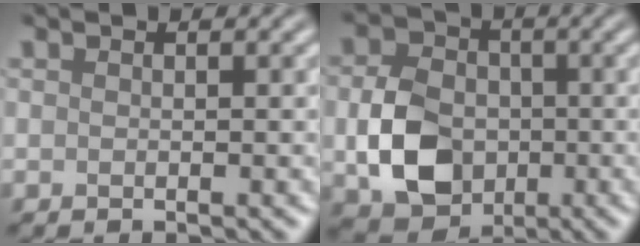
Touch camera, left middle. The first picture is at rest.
{"total": 7.1, "force": [-1.5, 5.5, 4.2], "torque": [-0.091, -0.003, -0.032]}